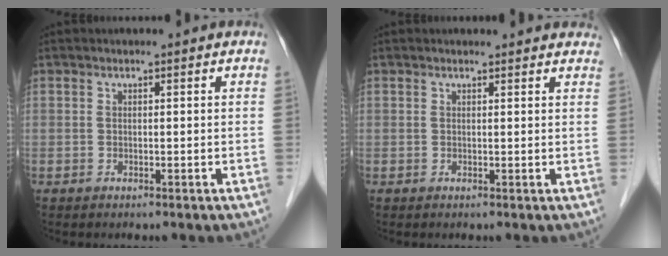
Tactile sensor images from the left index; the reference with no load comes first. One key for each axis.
{"total": 5.2, "fx": 4.9, "fy": 1.2, "fz": 1.2, "tx": -0.007, "ty": 0.009, "tz": 0.042}